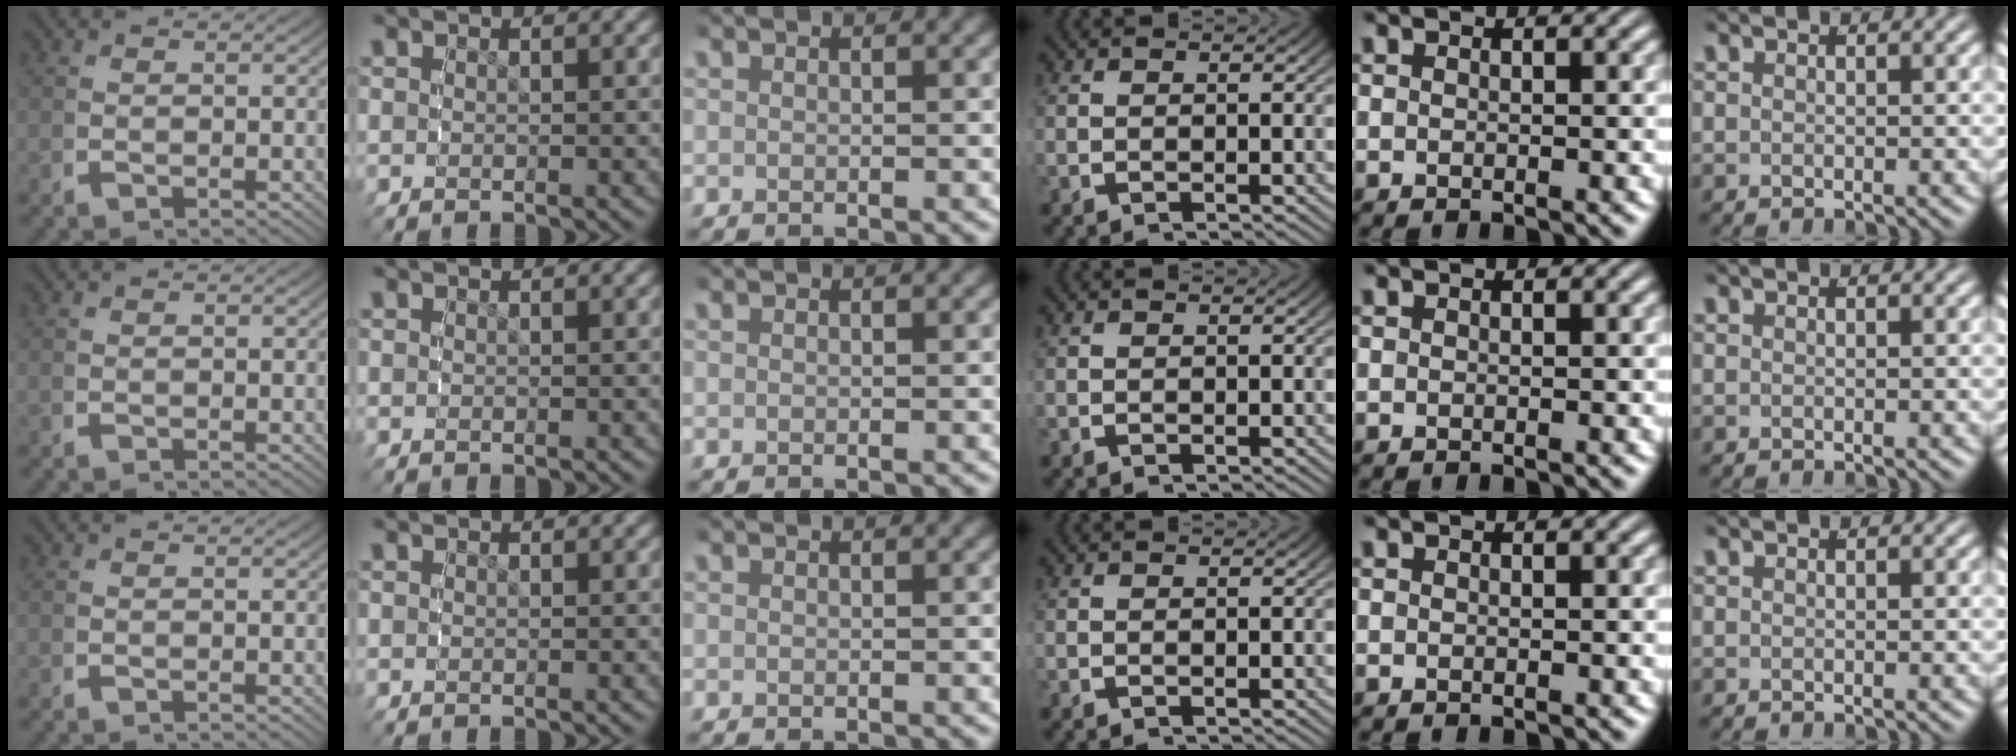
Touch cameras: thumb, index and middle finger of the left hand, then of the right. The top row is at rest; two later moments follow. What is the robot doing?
{"motion": "reach", "object": "backpack"}